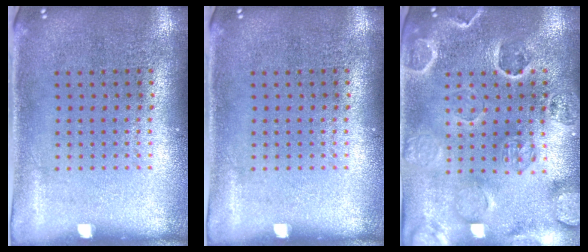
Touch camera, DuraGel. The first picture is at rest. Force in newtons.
{"total": 0.0}
{"total": 2.7, "press": 2.6, "slide": 0.5}